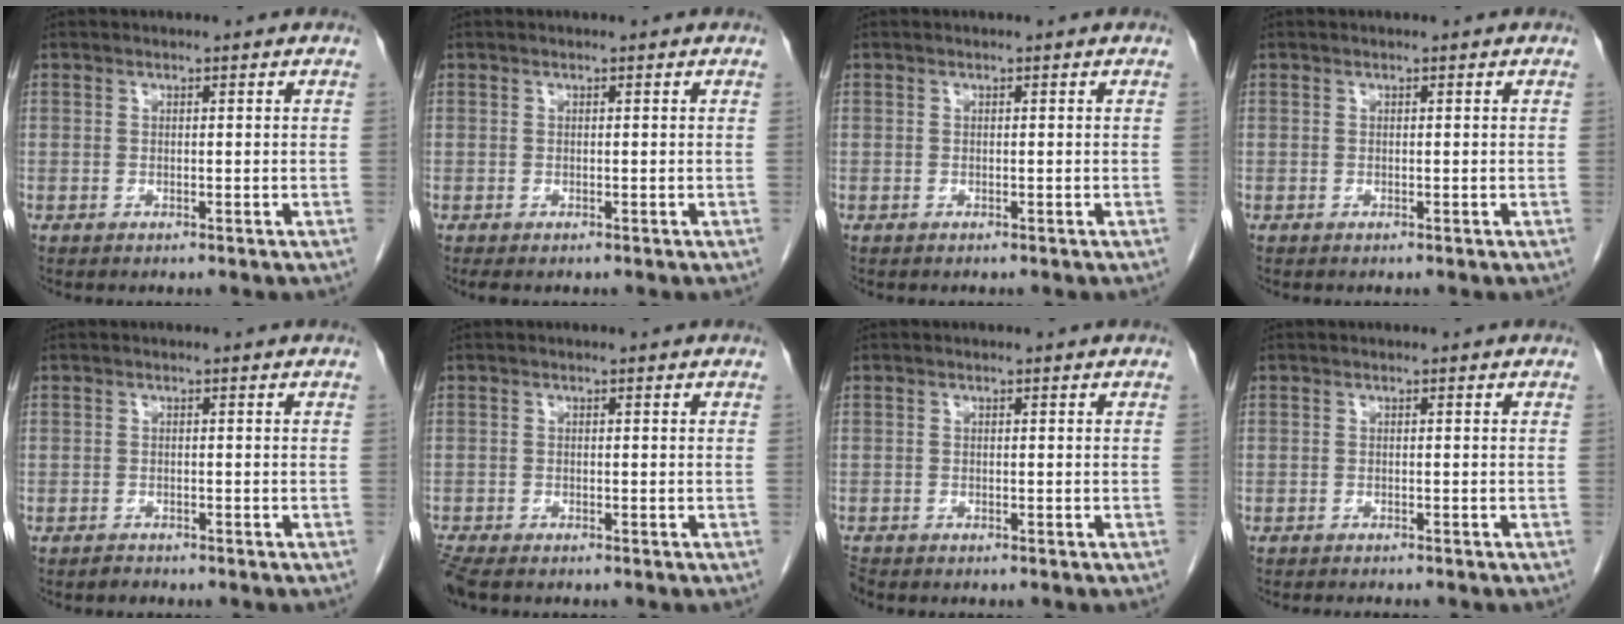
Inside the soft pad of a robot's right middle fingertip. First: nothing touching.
{"total": 0.7, "force": [-0.5, 0.3, 0.4], "torque": [-0.004, -0.001, -0.006]}
{"total": 0.0}
{"total": 0.0}
{"total": 0.9, "force": [-0.8, 0.3, 0.0], "torque": [-0.004, -0.001, -0.015]}
{"total": 3.3, "force": [-2.7, 0.9, 1.7], "torque": [-0.044, -0.013, -0.050]}
{"total": 1.0, "force": [-1.0, 0.2, 0.2], "torque": [-0.011, -0.005, -0.018]}
{"total": 2.6, "force": [-2.4, 0.3, 1.0], "torque": [-0.018, -0.005, -0.028]}